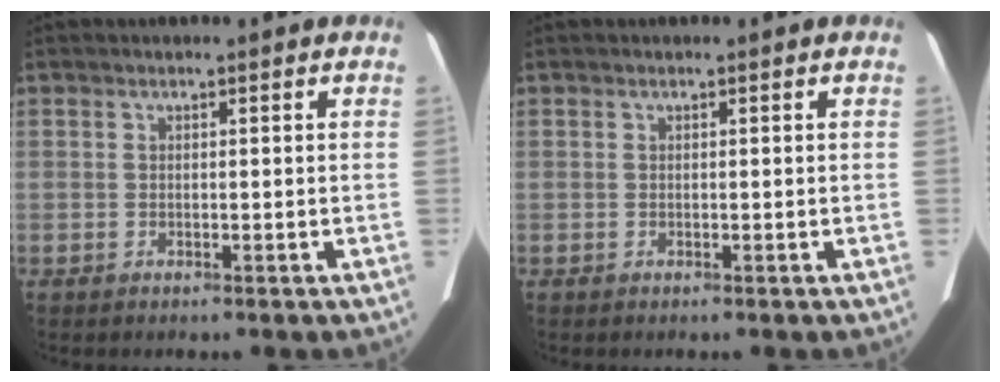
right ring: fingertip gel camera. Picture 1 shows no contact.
{"total": 0.0}